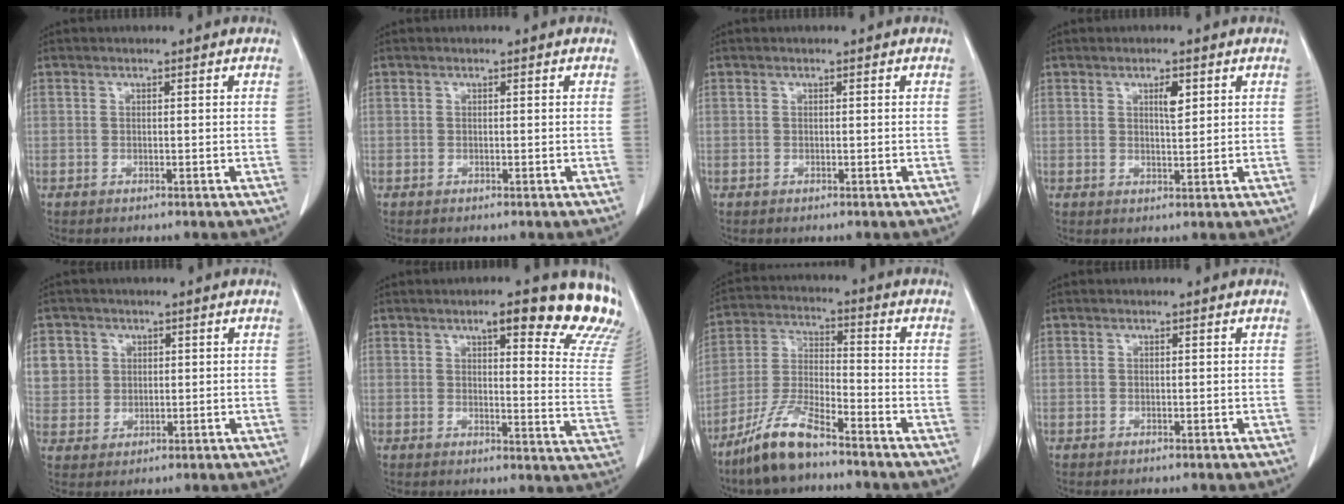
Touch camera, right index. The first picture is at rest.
{"total": 0.0}
{"total": 0.0}
{"total": 2.6, "force": [1.2, 0.7, 2.2], "torque": [-0.040, -0.002, 0.020]}
{"total": 7.0, "force": [2.4, 6.4, 1.2], "torque": [-0.030, 0.013, 0.059]}
{"total": 17.1, "force": [13.1, 2.9, 10.6], "torque": [-0.114, -0.037, 0.138]}
{"total": 9.9, "force": [-7.6, 1.7, 6.0], "torque": [-0.133, -0.018, -0.155]}
{"total": 0.0}